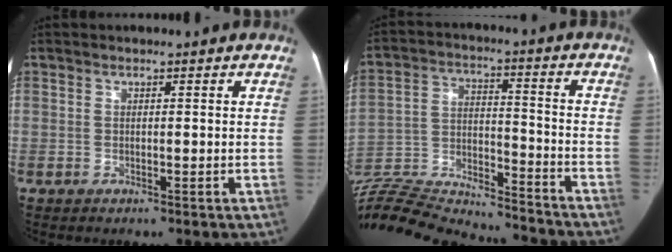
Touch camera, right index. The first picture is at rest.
{"total": 27.0, "force": [-24.8, 5.2, 9.2], "torque": [-0.213, -0.010, -0.380]}